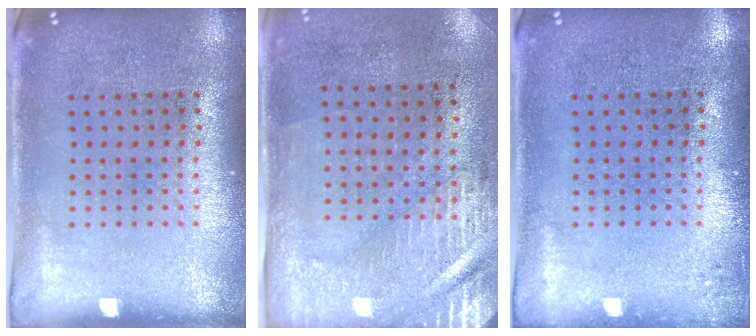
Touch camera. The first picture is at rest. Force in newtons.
{"total": 2.9, "press": 2.5, "slide": 1.5}
{"total": 0.8, "press": 0.8, "slide": 0.2}